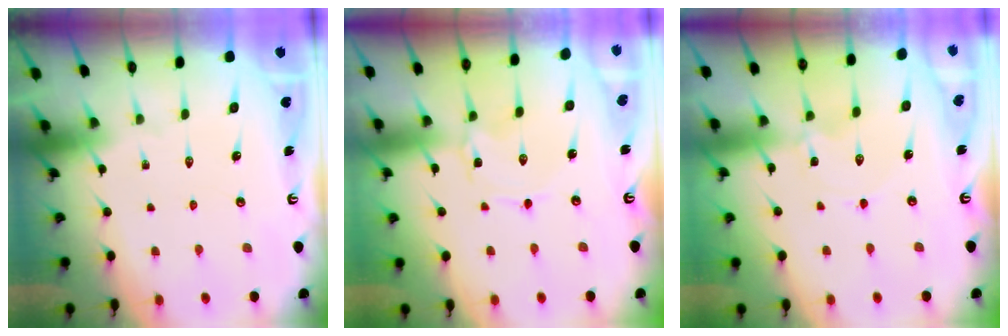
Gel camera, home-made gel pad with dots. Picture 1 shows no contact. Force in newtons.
{"total": 0.7, "press": 0.7, "slide": 0.1}
{"total": 0.6, "press": 0.5, "slide": 0.1}